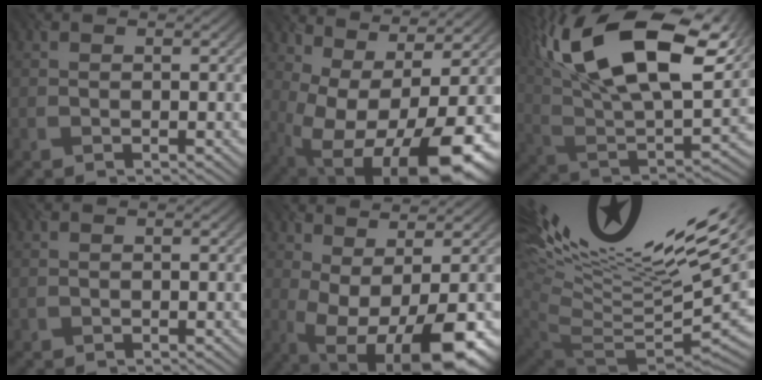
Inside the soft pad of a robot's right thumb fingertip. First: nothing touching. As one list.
[{"total": 15.5, "force": [-3.3, 6.5, 13.7], "torque": [-0.215, -0.024, -0.017]}, {"total": 19.2, "force": [9.7, 8.8, 14.0], "torque": [-0.309, 0.039, 0.171]}, {"total": 0.5, "force": [0.0, 0.4, -0.3], "torque": [-0.001, 0.004, 0.006]}, {"total": 13.0, "force": [-3.6, 5.0, 11.5], "torque": [-0.181, -0.003, -0.023]}, {"total": 18.0, "force": [11.4, 5.7, 12.7], "torque": [-0.191, 0.054, 0.196]}]